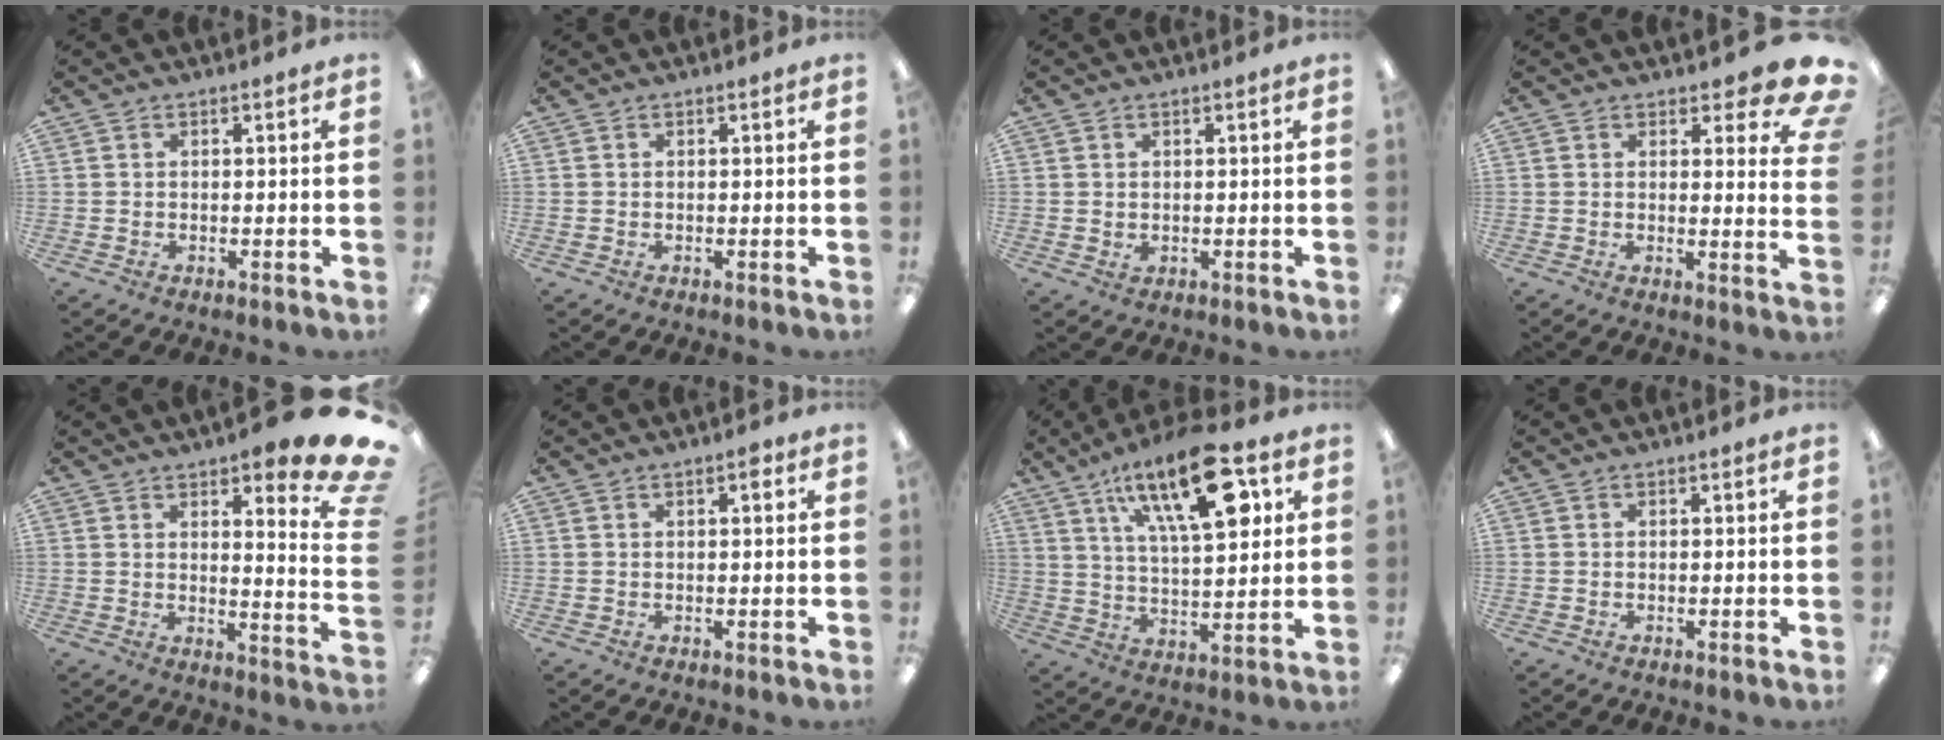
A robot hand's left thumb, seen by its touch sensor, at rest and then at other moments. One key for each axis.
{"total": 0.0}
{"total": 1.2, "fx": 0.6, "fy": 0.8, "fz": 0.6, "tx": -0.013, "ty": 0.003, "tz": 0.011}
{"total": 7.7, "fx": 5.1, "fy": 3.0, "fz": 4.9, "tx": -0.047, "ty": -0.034, "tz": 0.086}
{"total": 11.8, "fx": 8.1, "fy": 2.9, "fz": 8.0, "tx": -0.098, "ty": -0.067, "tz": 0.135}
{"total": 2.1, "fx": 1.0, "fy": 0.7, "fz": 1.7, "tx": -0.019, "ty": -0.003, "tz": 0.013}
{"total": 22.3, "fx": 10.9, "fy": 8.9, "fz": 17.2, "tx": -0.260, "ty": -0.043, "tz": 0.172}
{"total": 0.0}